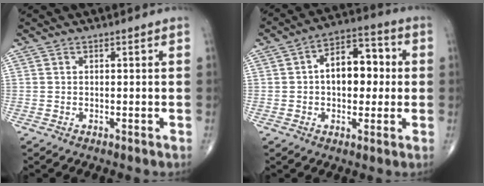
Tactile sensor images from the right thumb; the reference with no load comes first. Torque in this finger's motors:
{"motor_torque": [0.66, 2.89, 1.18, -0.09, 0.04]}